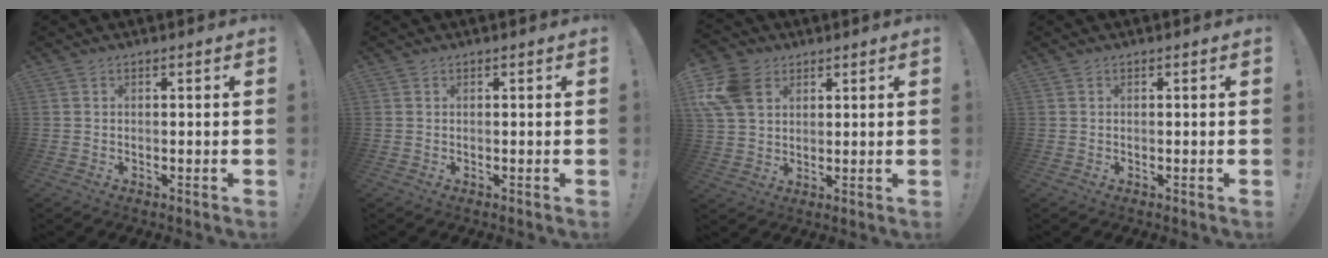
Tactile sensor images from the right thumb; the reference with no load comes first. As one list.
[{"total": 0.0}, {"total": 12.6, "force": [4.8, 9.3, 7.1], "torque": [-0.142, -0.007, 0.098]}, {"total": 0.0}]